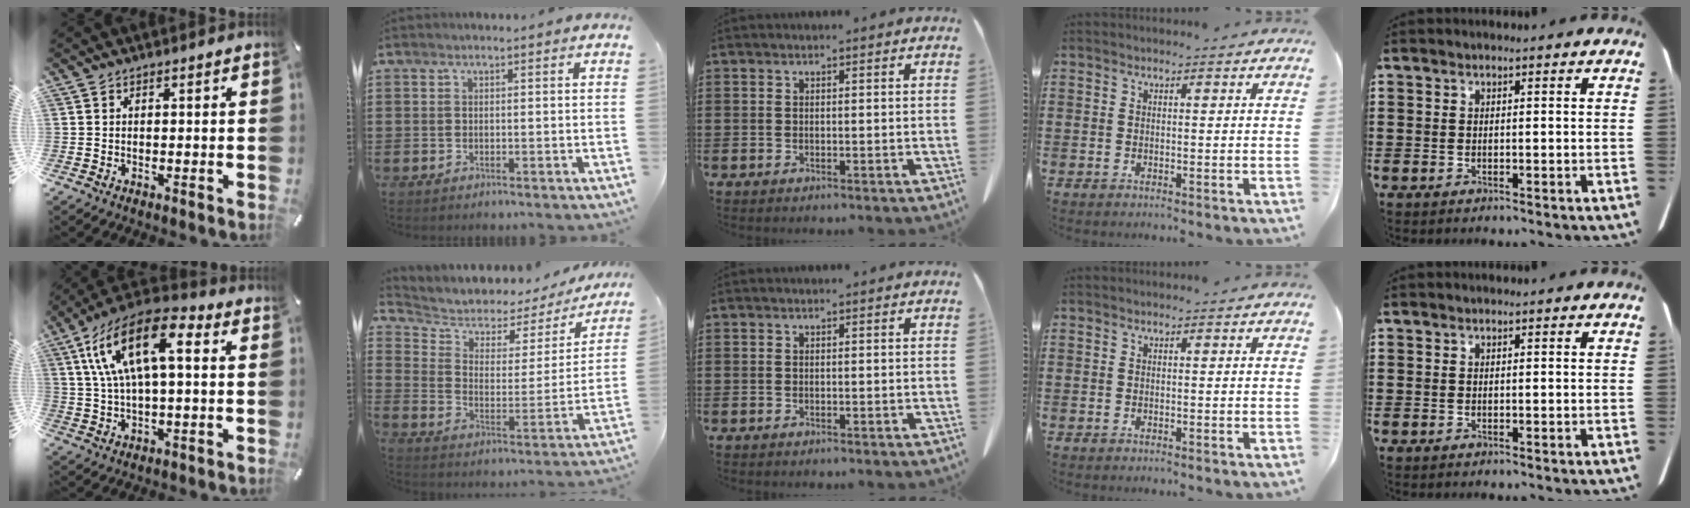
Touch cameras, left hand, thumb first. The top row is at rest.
{"thumb": {"total": 16.4, "force": [4.9, 7.5, 13.8], "torque": [-0.290, 0.002, 0.084]}, "index": {"total": 4.2, "force": [3.1, 2.6, 1.2], "torque": [-0.052, -0.022, 0.047]}}